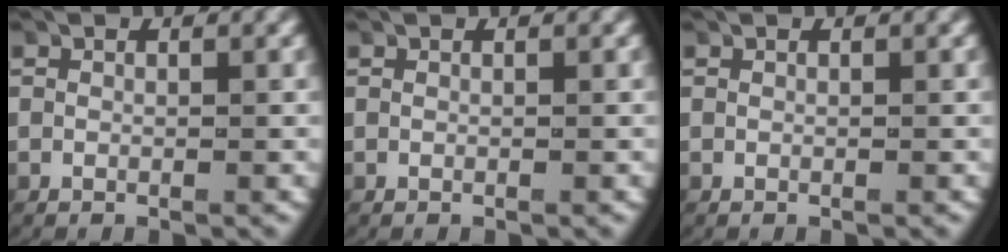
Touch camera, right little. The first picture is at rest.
{"total": 0.0}
{"total": 0.0}